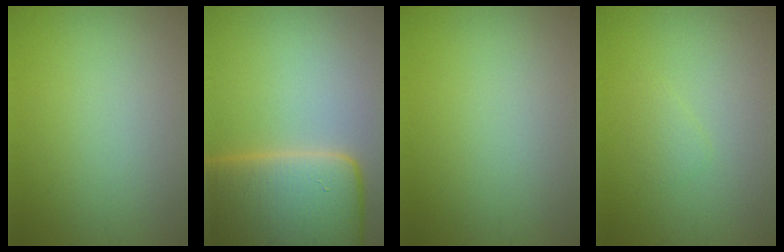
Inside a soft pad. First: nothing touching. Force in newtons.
{"total": 15.0, "press": 14.9, "slide": 1.1}
{"total": 0.0}
{"total": 0.9, "press": 0.9, "slide": 0.1}